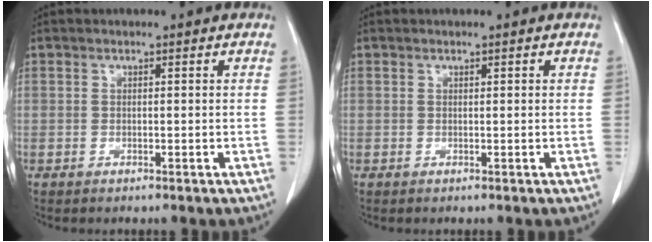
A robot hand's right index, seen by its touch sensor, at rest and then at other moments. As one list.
[{"total": 0.0}]